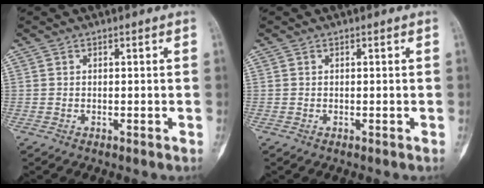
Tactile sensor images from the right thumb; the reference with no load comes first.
{"total": 0.0}